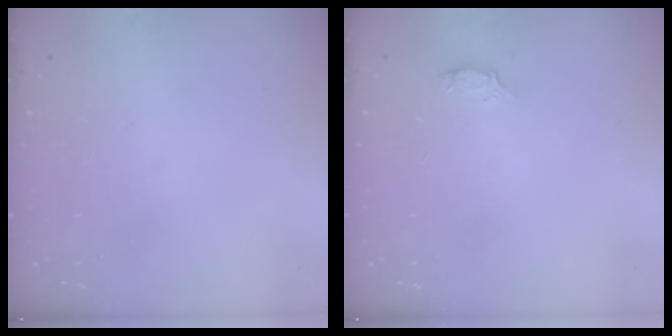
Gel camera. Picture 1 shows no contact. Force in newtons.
{"total": 3.2, "press": 3.2, "slide": 0.4}